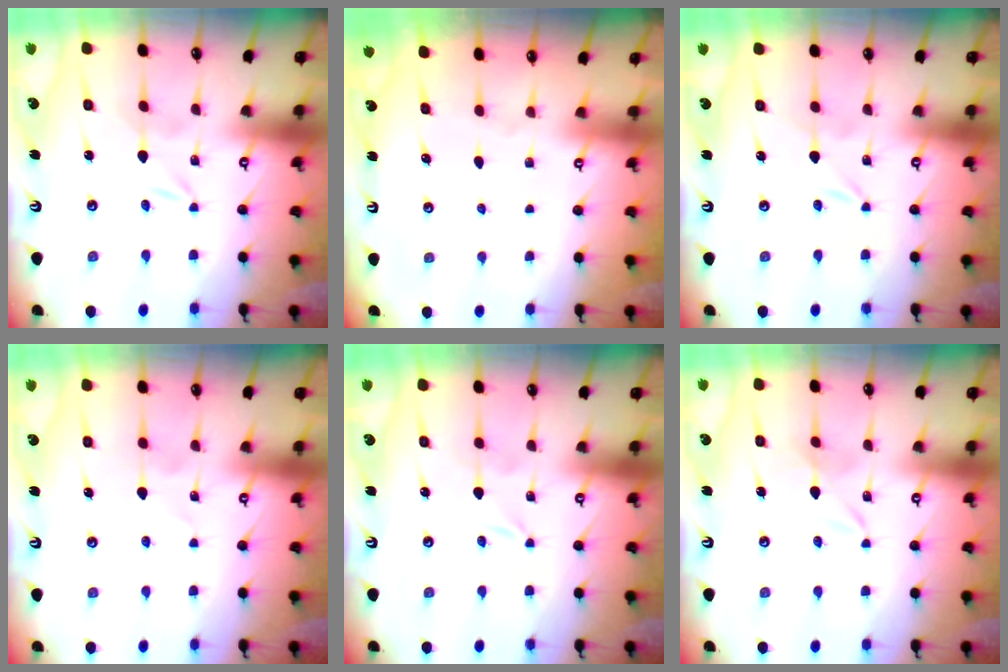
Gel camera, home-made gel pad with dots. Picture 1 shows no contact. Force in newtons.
{"total": 0.0}
{"total": 0.0}
{"total": 2.4, "press": 2.4, "slide": 0.3}
{"total": 0.0}
{"total": 2.5, "press": 2.5, "slide": 0.3}